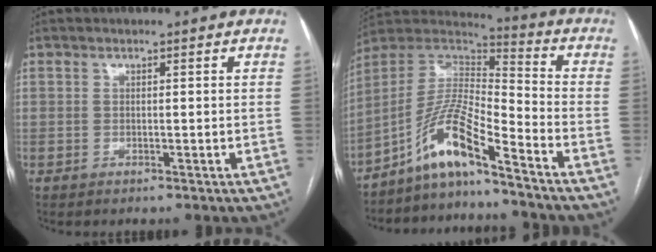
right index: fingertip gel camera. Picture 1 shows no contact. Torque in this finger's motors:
{"motor_torque": [1.39, -0.74, 0.41, 0.18]}